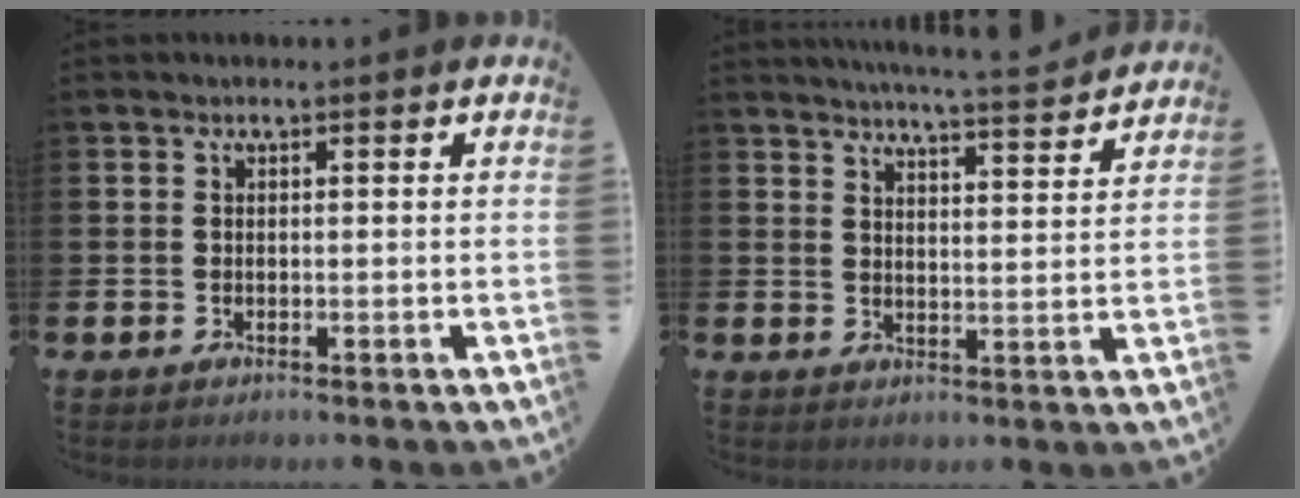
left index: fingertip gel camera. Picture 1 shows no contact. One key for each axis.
{"total": 5.6, "fx": 5.5, "fy": -0.6, "fz": 1.0, "tx": -0.024, "ty": -0.039, "tz": 0.094}